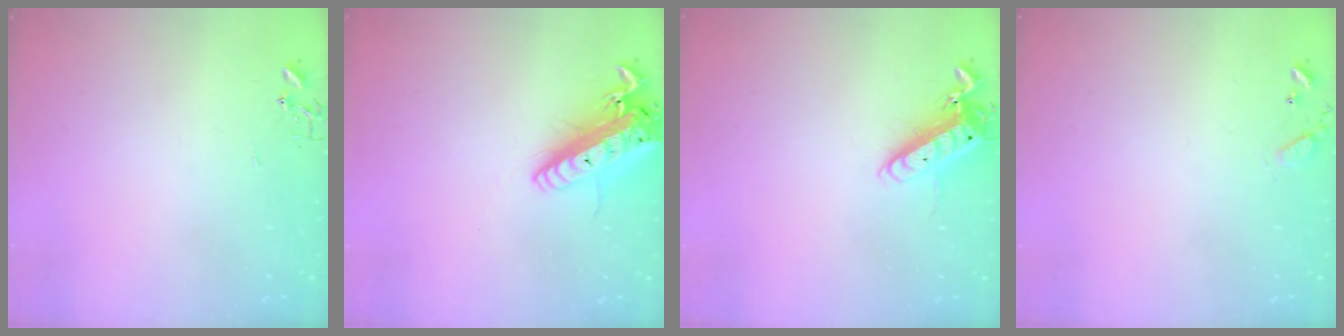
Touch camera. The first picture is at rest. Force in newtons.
{"total": 19.8, "press": 19.4, "slide": 4.0}
{"total": 13.0, "press": 12.9, "slide": 1.9}
{"total": 7.7, "press": 7.6, "slide": 0.5}